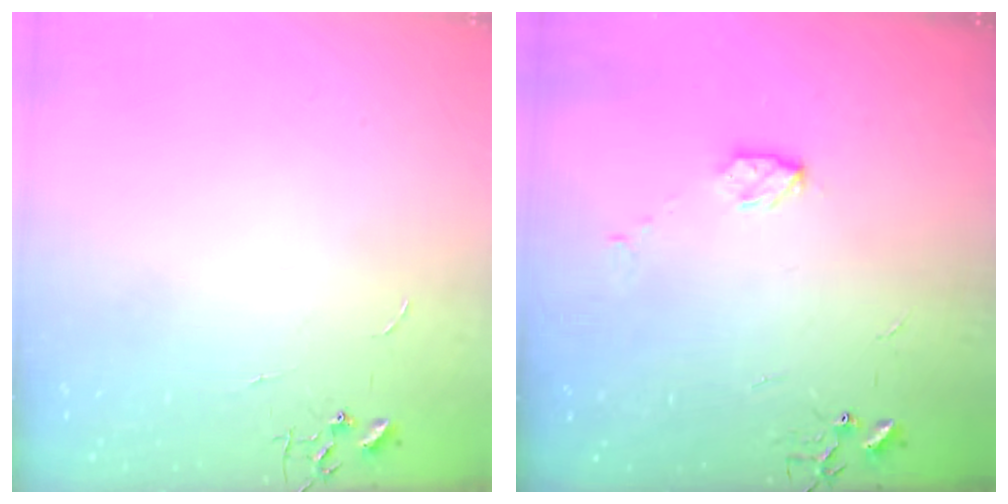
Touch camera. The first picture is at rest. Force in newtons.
{"total": 4.5, "press": 4.5, "slide": 0.6}